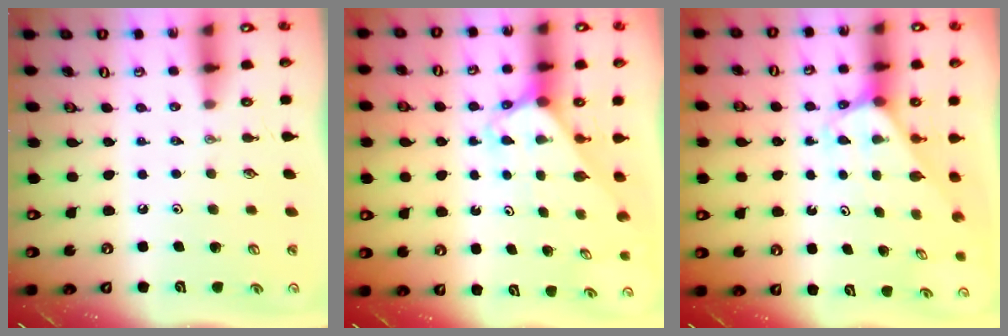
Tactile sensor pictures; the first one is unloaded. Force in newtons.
{"total": 2.6, "press": 2.6, "slide": 0.2}
{"total": 2.4, "press": 2.4, "slide": 0.2}